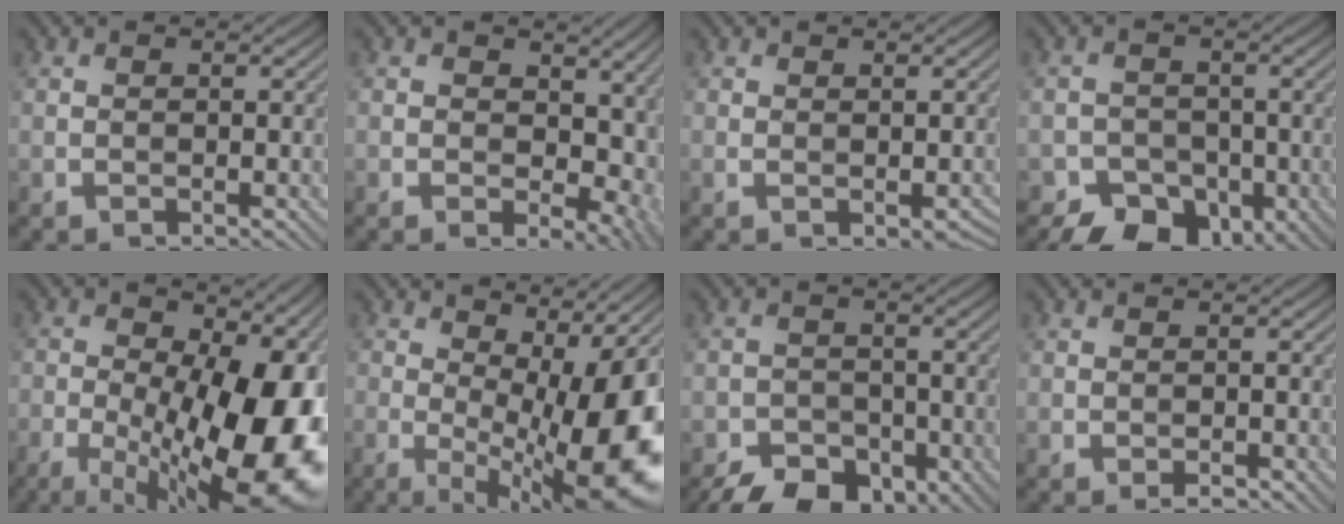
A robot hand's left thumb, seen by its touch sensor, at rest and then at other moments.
{"total": 9.8, "force": [-0.2, 6.4, 7.4], "torque": [-0.087, -0.017, 0.011]}
{"total": 1.2, "force": [-0.1, 0.7, 1.0], "torque": [-0.014, -0.002, 0.002]}
{"total": 7.1, "force": [-4.5, 4.8, 2.6], "torque": [-0.028, -0.003, -0.076]}
{"total": 20.2, "force": [-5.6, 9.3, 17.0], "torque": [-0.233, -0.026, -0.076]}
{"total": 16.3, "force": [-2.0, 5.9, 15.0], "torque": [-0.210, -0.005, -0.021]}
{"total": 7.3, "force": [-5.4, 3.9, 3.0], "torque": [-0.045, -0.005, -0.092]}
{"total": 0.9, "force": [-0.7, 0.2, 0.6], "torque": [-0.009, 0.004, -0.009]}